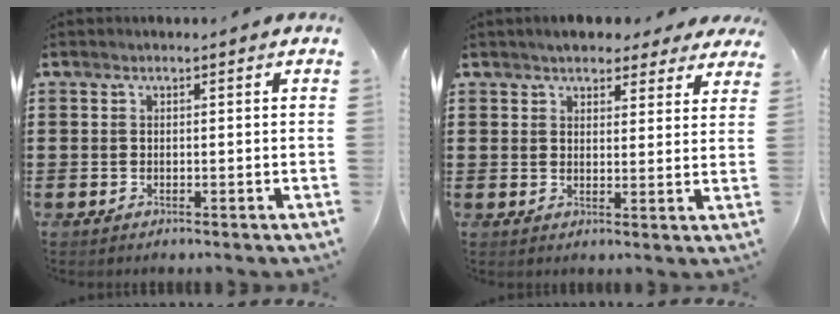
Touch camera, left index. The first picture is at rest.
{"total": 4.2, "force": [3.9, 1.0, 1.0], "torque": [-0.025, -0.009, 0.071]}